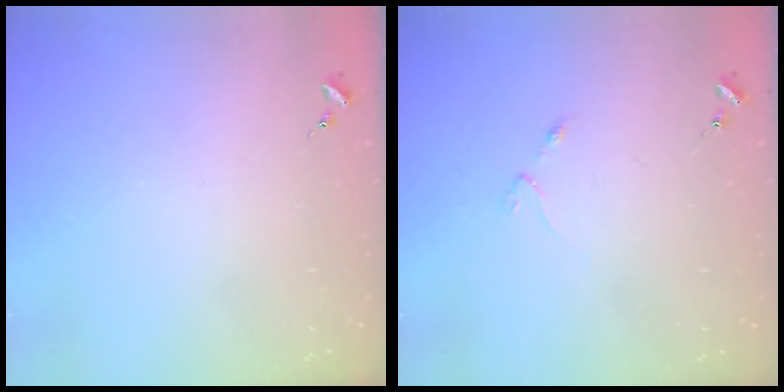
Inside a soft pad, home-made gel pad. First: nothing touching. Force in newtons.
{"total": 2.5, "press": 2.4, "slide": 0.4}